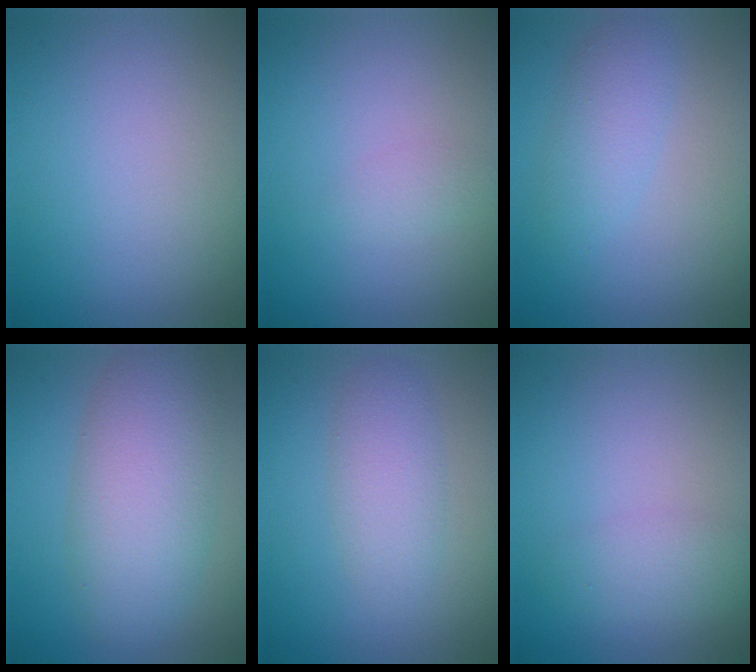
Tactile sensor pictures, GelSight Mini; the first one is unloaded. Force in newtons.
{"total": 1.1, "press": 1.1, "slide": 0.0}
{"total": 2.4, "press": 2.4, "slide": 0.1}
{"total": 7.7, "press": 7.7, "slide": 0.1}
{"total": 2.7, "press": 2.7, "slide": 0.1}
{"total": 2.2, "press": 2.2, "slide": 0.1}